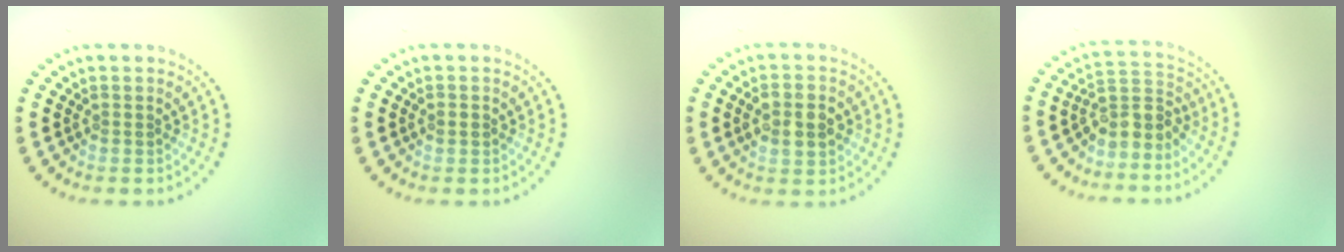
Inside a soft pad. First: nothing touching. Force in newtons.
{"total": 1.0, "press": 1.0, "slide": 0.1}
{"total": 4.2, "press": 4.1, "slide": 0.4}
{"total": 3.2, "press": 2.5, "slide": 2.0}